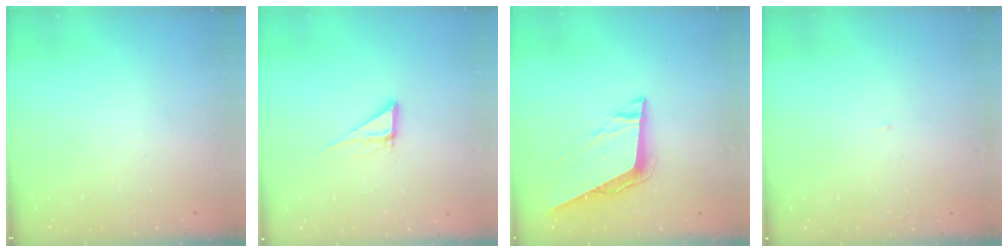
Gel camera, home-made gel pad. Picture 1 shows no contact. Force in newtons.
{"total": 6.6, "press": 6.6, "slide": 0.3}
{"total": 10.4, "press": 9.8, "slide": 3.5}
{"total": 2.0, "press": 2.0, "slide": 0.2}